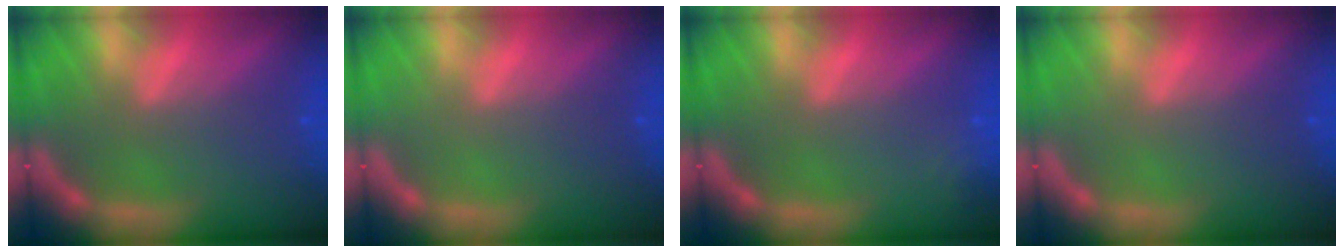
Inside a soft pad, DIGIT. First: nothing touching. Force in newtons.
{"total": 0.0}
{"total": 1.4}
{"total": 0.0}